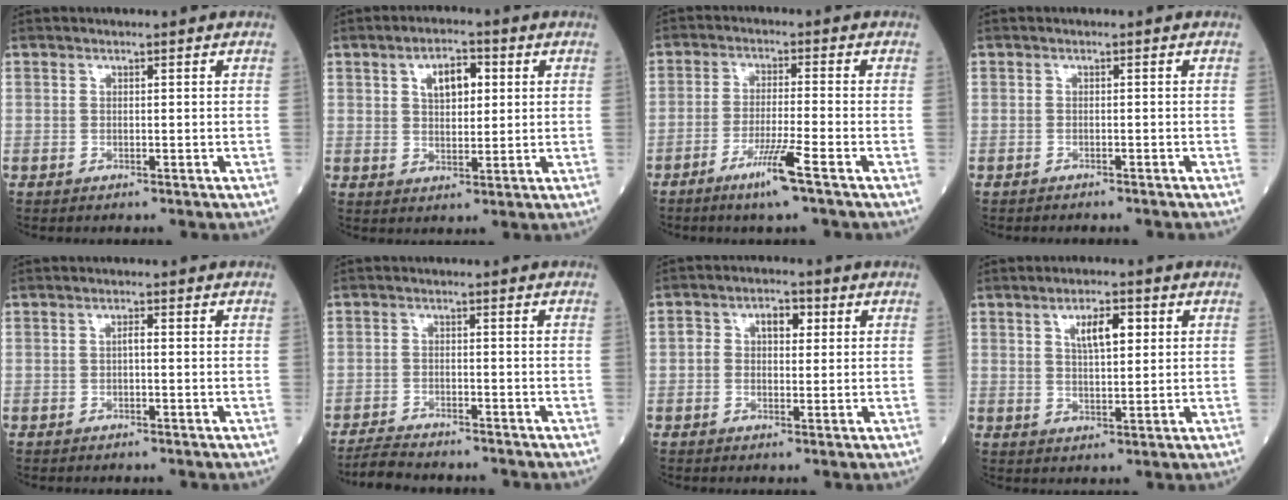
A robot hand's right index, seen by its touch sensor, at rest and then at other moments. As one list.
[{"total": 5.7, "force": [1.9, 2.7, 4.6], "torque": [-0.075, 0.009, 0.033]}, {"total": 6.2, "force": [-3.8, -0.7, 4.9], "torque": [-0.088, -0.012, -0.074]}, {"total": 3.1, "force": [-2.9, 0.5, 1.0], "torque": [-0.015, -0.003, -0.036]}, {"total": 0.9, "force": [-0.1, 0.2, 0.9], "torque": [-0.014, 0.003, -0.004]}, {"total": 5.7, "force": [-5.4, 0.7, 1.6], "torque": [-0.028, -0.016, -0.092]}, {"total": 4.5, "force": [1.0, 2.7, 3.5], "torque": [-0.060, 0.023, 0.018]}, {"total": 5.4, "force": [2.1, 1.7, 4.7], "torque": [-0.080, 0.006, 0.037]}]